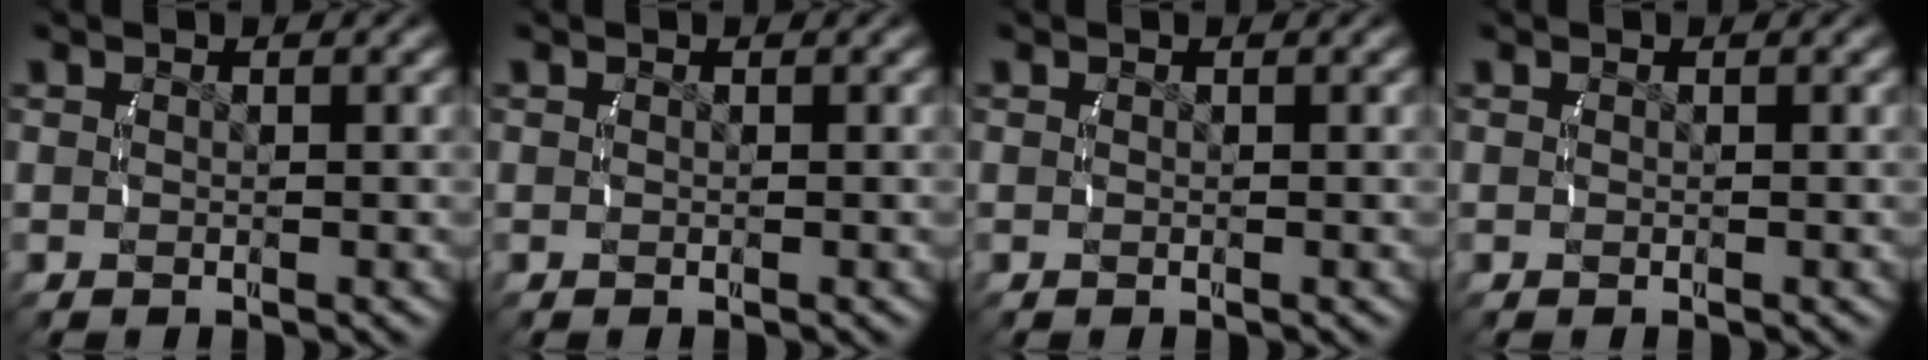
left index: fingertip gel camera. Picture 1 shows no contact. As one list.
[{"total": 0.0}, {"total": 0.0}, {"total": 0.0}]